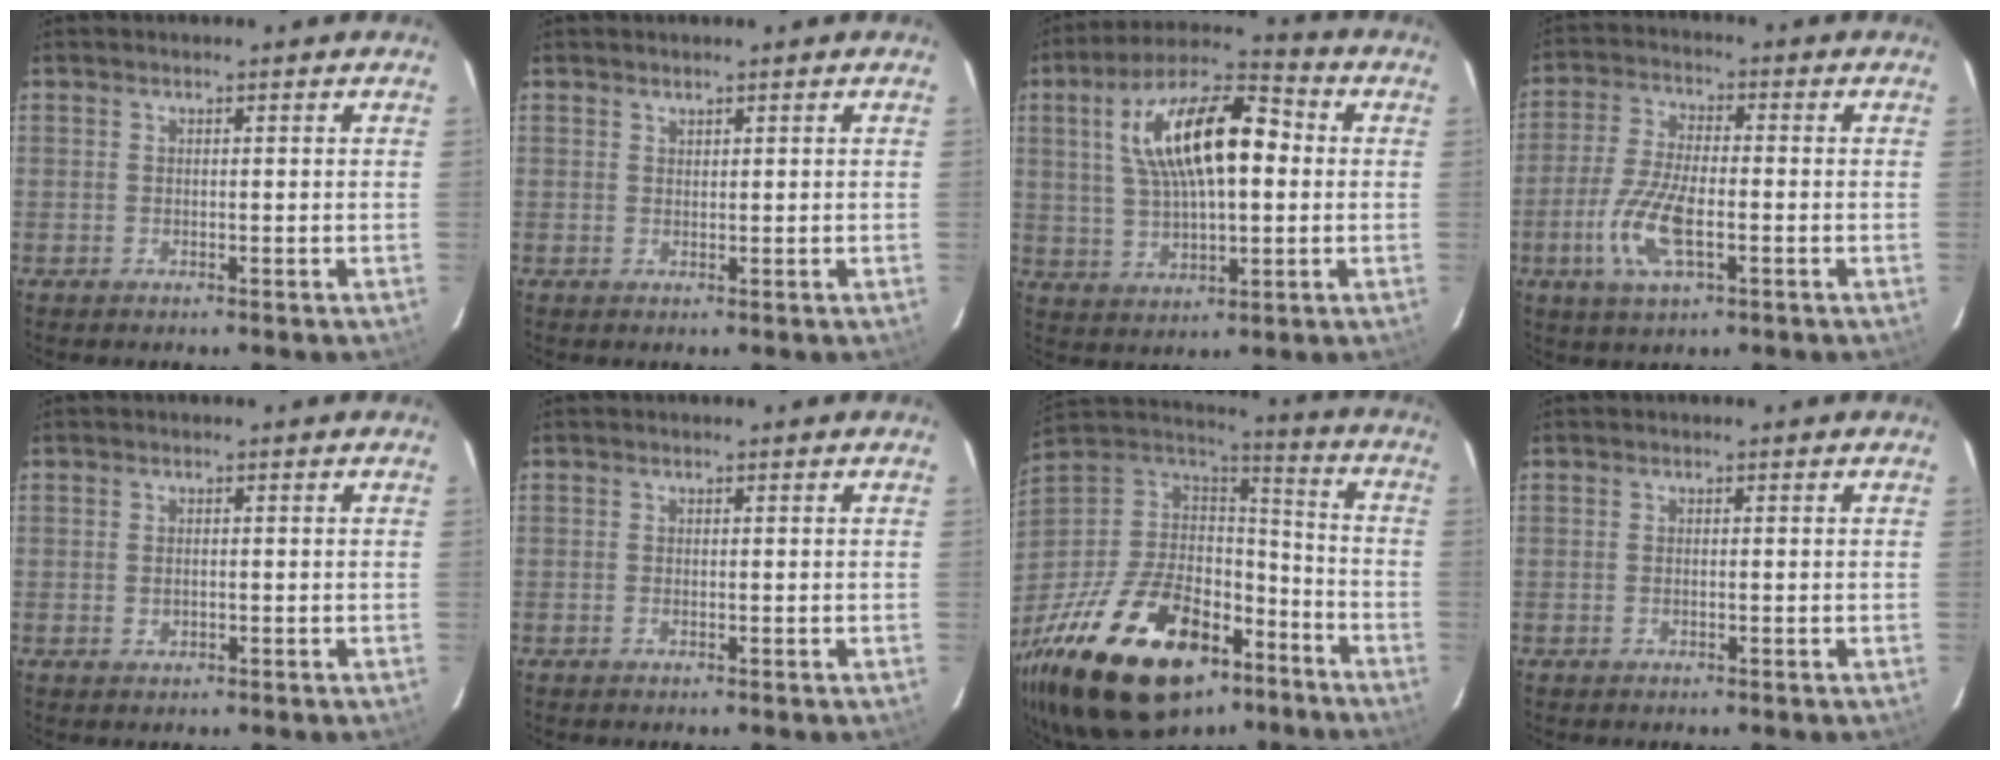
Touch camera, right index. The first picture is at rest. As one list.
[{"total": 0.6, "force": [0.6, 0.2, 0.0], "torque": [0.000, 0.001, 0.013]}, {"total": 17.3, "force": [3.2, 7.0, 15.5], "torque": [-0.280, 0.029, 0.053]}, {"total": 10.7, "force": [-3.6, 3.8, 9.4], "torque": [-0.203, -0.005, -0.070]}, {"total": 1.5, "force": [-0.3, 1.0, 1.0], "torque": [-0.020, 0.002, -0.005]}, {"total": 0.5, "force": [-0.2, 0.2, 0.5], "torque": [-0.010, 0.001, -0.005]}, {"total": 36.7, "force": [-21.5, 19.4, 22.5], "torque": [-0.465, -0.013, -0.328]}, {"total": 0.7, "force": [-0.3, 0.2, 0.6], "torque": [-0.013, 0.001, -0.005]}]